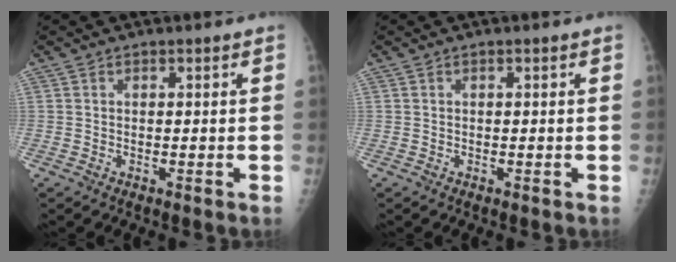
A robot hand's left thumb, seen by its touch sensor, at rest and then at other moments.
{"total": 0.0}